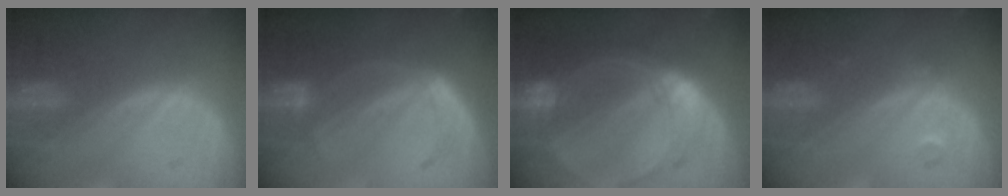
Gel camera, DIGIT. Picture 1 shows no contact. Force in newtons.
{"total": 4.8, "press": 4.8, "slide": 0.4}
{"total": 8.7, "press": 8.7, "slide": 0.7}
{"total": 1.5, "press": 1.5, "slide": 0.1}